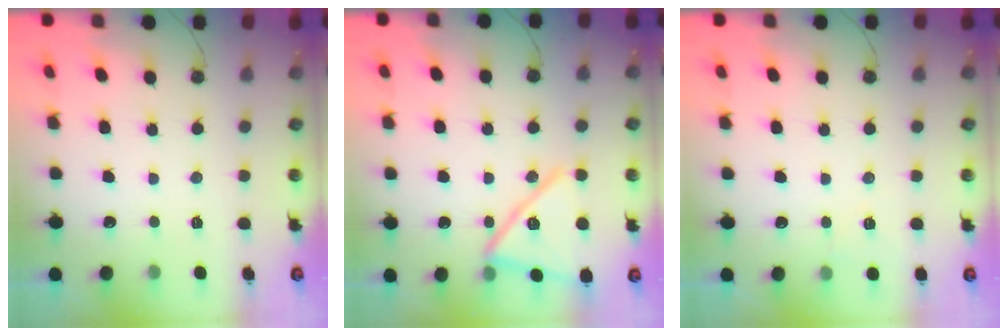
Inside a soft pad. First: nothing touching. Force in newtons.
{"total": 17.2, "press": 16.3, "slide": 5.7}
{"total": 5.9, "press": 2.3, "slide": 5.4}